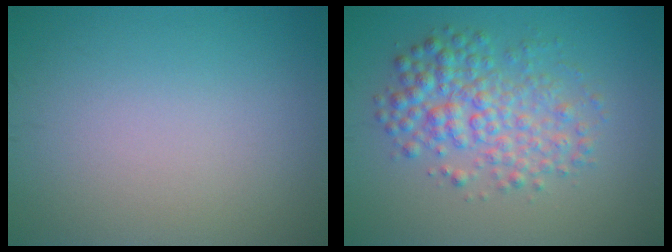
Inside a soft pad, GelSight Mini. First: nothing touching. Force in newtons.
{"total": 4.8, "press": 4.8, "slide": 0.1}